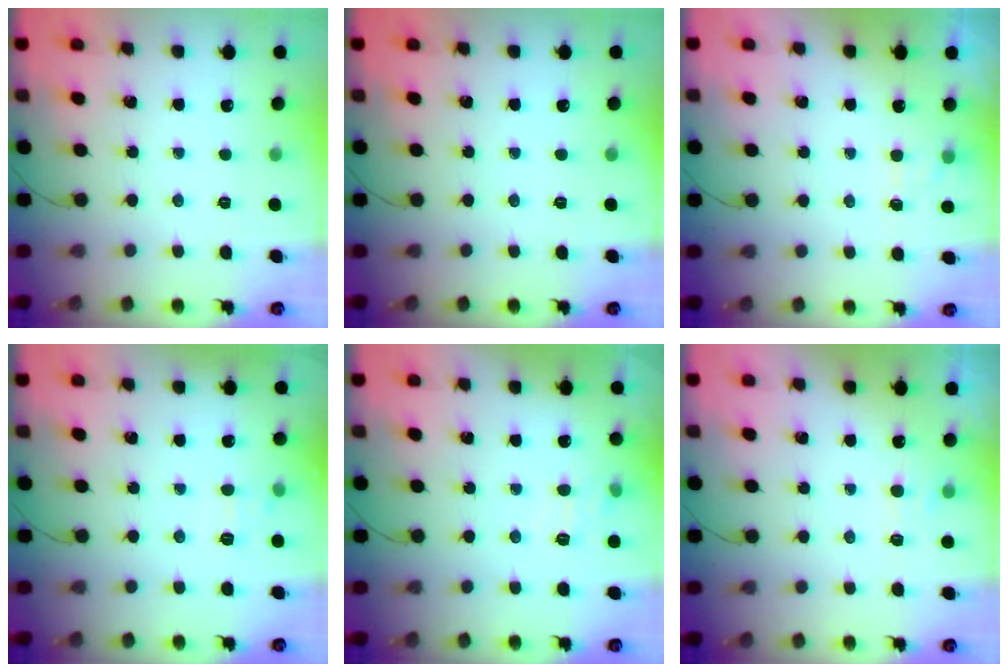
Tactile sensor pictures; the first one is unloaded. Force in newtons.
{"total": 0.0}
{"total": 2.5, "press": 1.9, "slide": 1.6}
{"total": 6.5, "press": 6.3, "slide": 1.8}
{"total": 6.1, "press": 5.6, "slide": 2.3}
{"total": 5.2, "press": 4.9, "slide": 1.6}